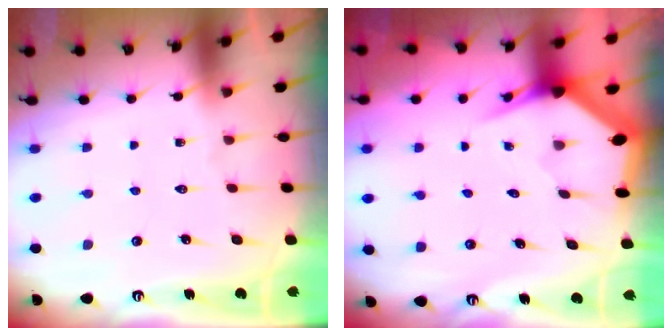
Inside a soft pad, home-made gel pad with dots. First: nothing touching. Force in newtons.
{"total": 3.6, "press": 3.6, "slide": 0.2}